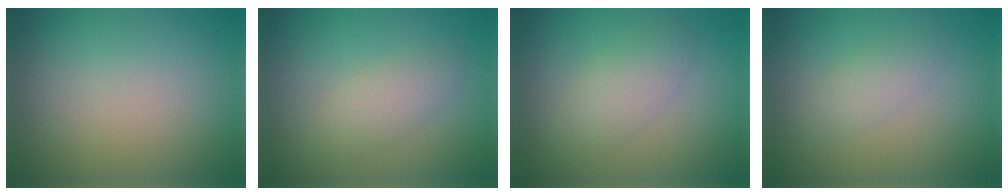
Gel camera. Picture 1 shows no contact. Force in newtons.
{"total": 2.3, "press": 2.3, "slide": 0.0}
{"total": 2.8, "press": 2.8, "slide": 0.2}
{"total": 1.7, "press": 1.7, "slide": 0.1}